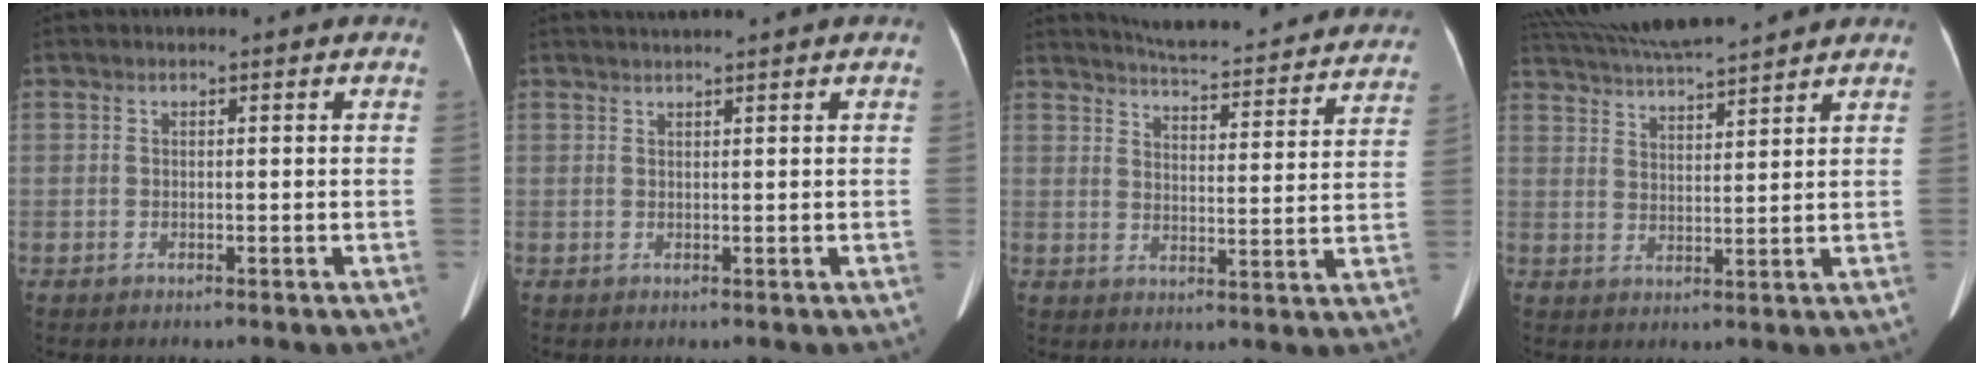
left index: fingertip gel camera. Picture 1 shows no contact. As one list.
[{"total": 1.9, "force": [1.6, -0.7, 0.6], "torque": [-0.007, 0.012, 0.035]}, {"total": 24.3, "force": [22.6, 3.7, 8.0], "torque": [-0.118, -0.040, 0.273]}, {"total": 12.4, "force": [11.4, 0.2, 5.0], "torque": [-0.107, 0.022, 0.189]}]